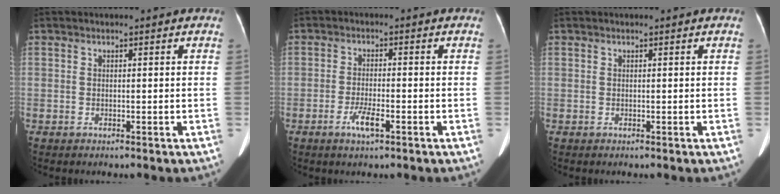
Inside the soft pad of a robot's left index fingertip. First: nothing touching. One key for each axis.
{"total": 3.6, "fx": -2.0, "fy": 0.6, "fz": 2.9, "tx": -0.062, "ty": -0.004, "tz": -0.036}
{"total": 0.0}